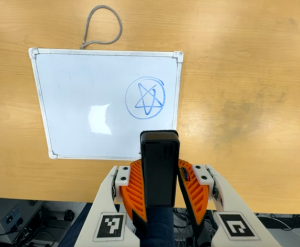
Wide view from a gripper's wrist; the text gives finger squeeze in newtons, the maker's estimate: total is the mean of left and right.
{"total": 5.9, "left": 5.3, "right": 6.6}